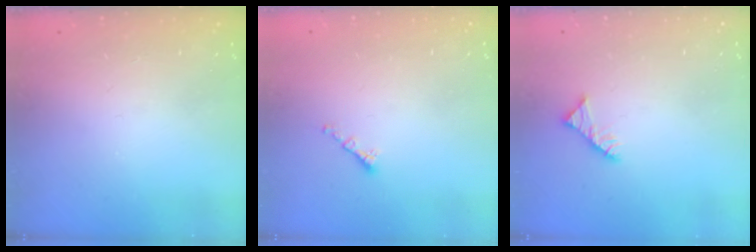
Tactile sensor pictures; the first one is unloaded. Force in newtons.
{"total": 1.3, "press": 1.2, "slide": 0.6}
{"total": 2.9, "press": 2.9, "slide": 0.4}